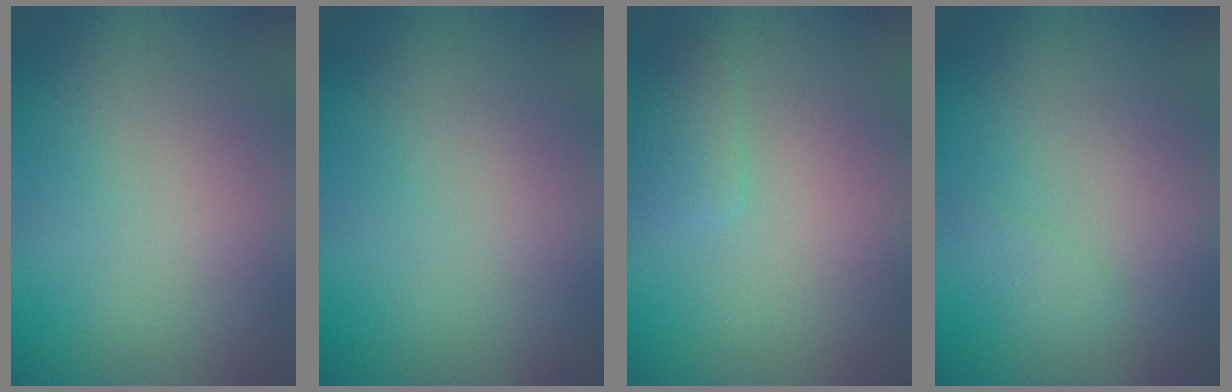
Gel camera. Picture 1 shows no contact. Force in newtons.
{"total": 0.0}
{"total": 1.5, "press": 1.5, "slide": 0.1}
{"total": 0.9, "press": 0.9, "slide": 0.1}